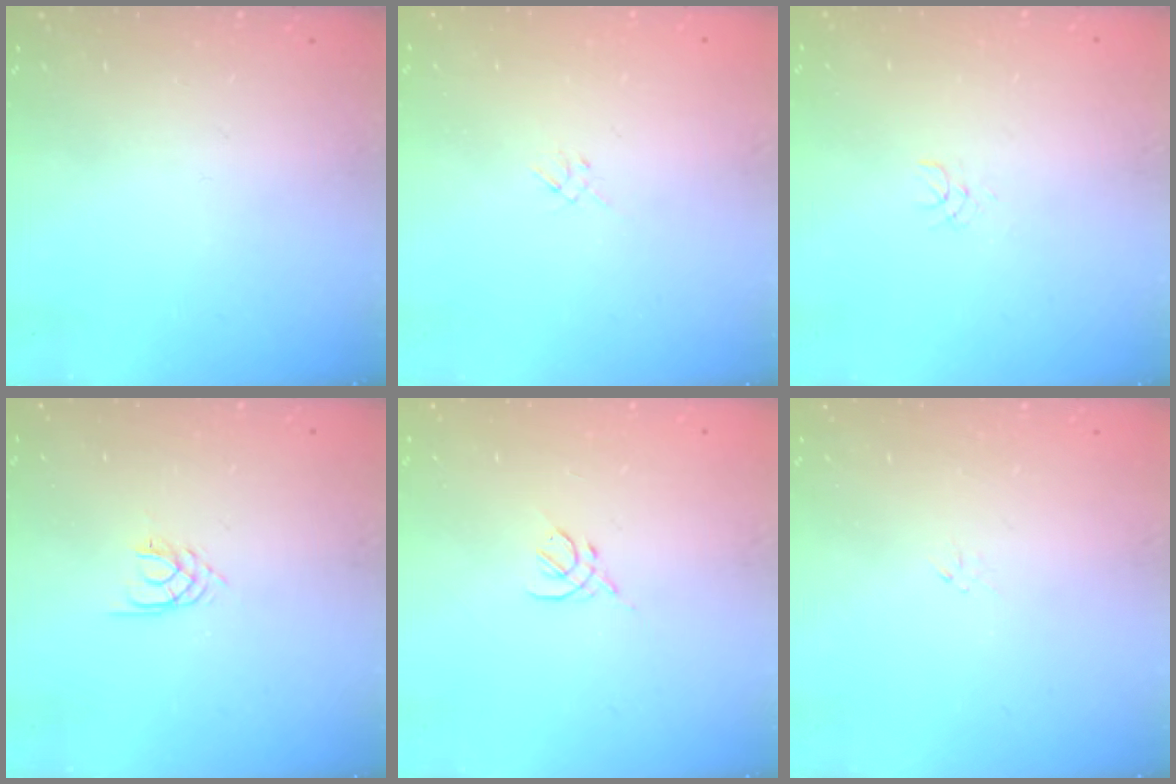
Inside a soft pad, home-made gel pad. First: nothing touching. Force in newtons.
{"total": 1.3, "press": 1.2, "slide": 0.5}
{"total": 1.1, "press": 1.1, "slide": 0.1}
{"total": 2.1, "press": 2.0, "slide": 0.3}
{"total": 2.7, "press": 2.6, "slide": 0.8}
{"total": 0.0}